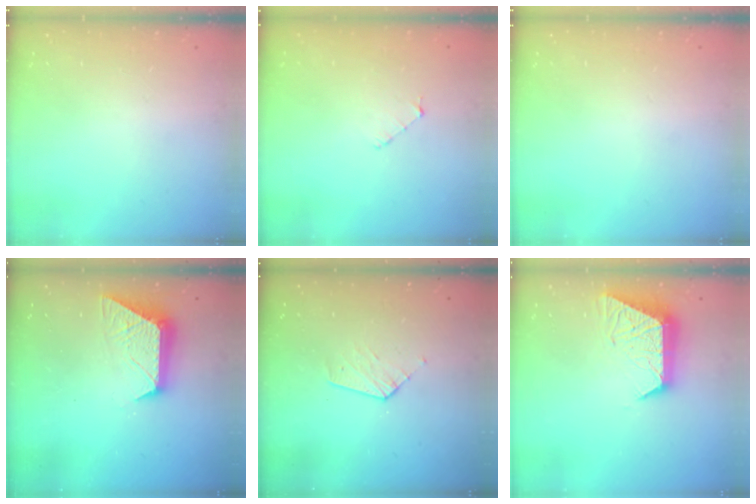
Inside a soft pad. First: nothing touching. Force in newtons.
{"total": 2.9, "press": 2.9, "slide": 0.3}
{"total": 0.0}
{"total": 11.0, "press": 10.9, "slide": 1.0}
{"total": 4.3, "press": 4.3, "slide": 0.4}
{"total": 11.3, "press": 11.3, "slide": 1.0}